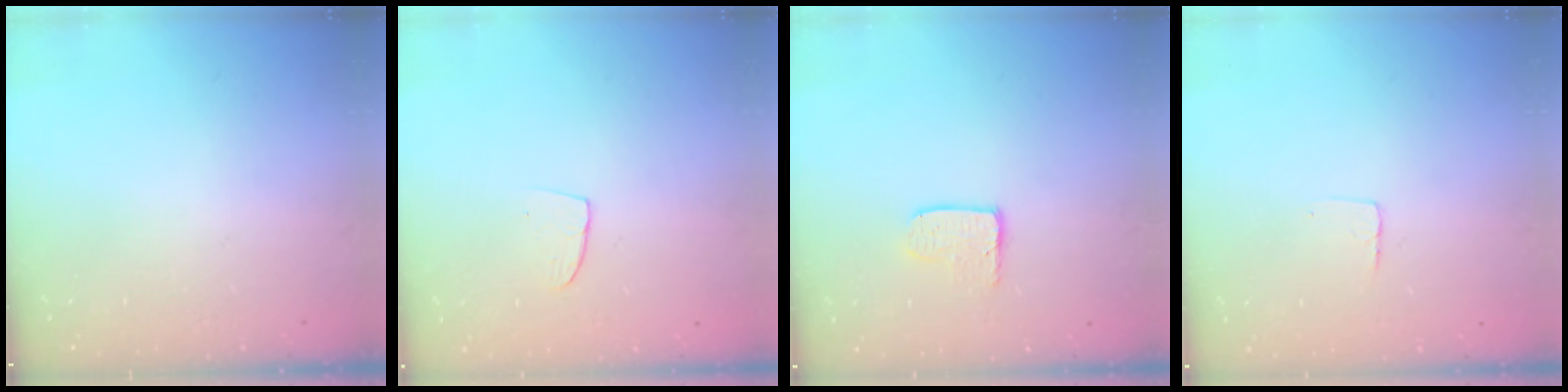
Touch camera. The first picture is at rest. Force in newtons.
{"total": 5.2, "press": 5.2, "slide": 0.4}
{"total": 3.9, "press": 3.9, "slide": 0.4}
{"total": 2.9, "press": 2.9, "slide": 0.2}